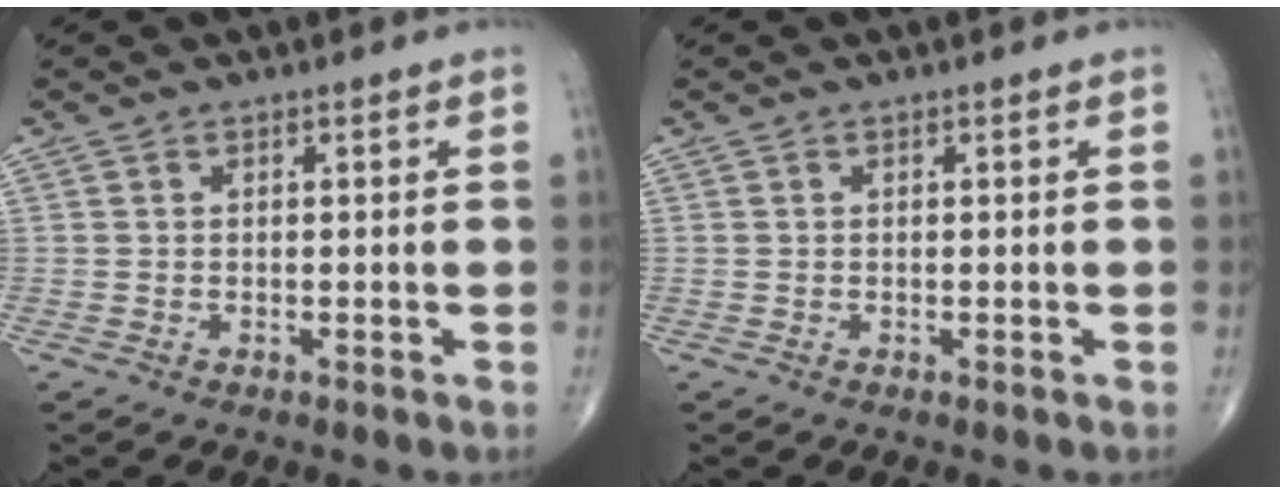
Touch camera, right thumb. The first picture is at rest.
{"total": 0.0}